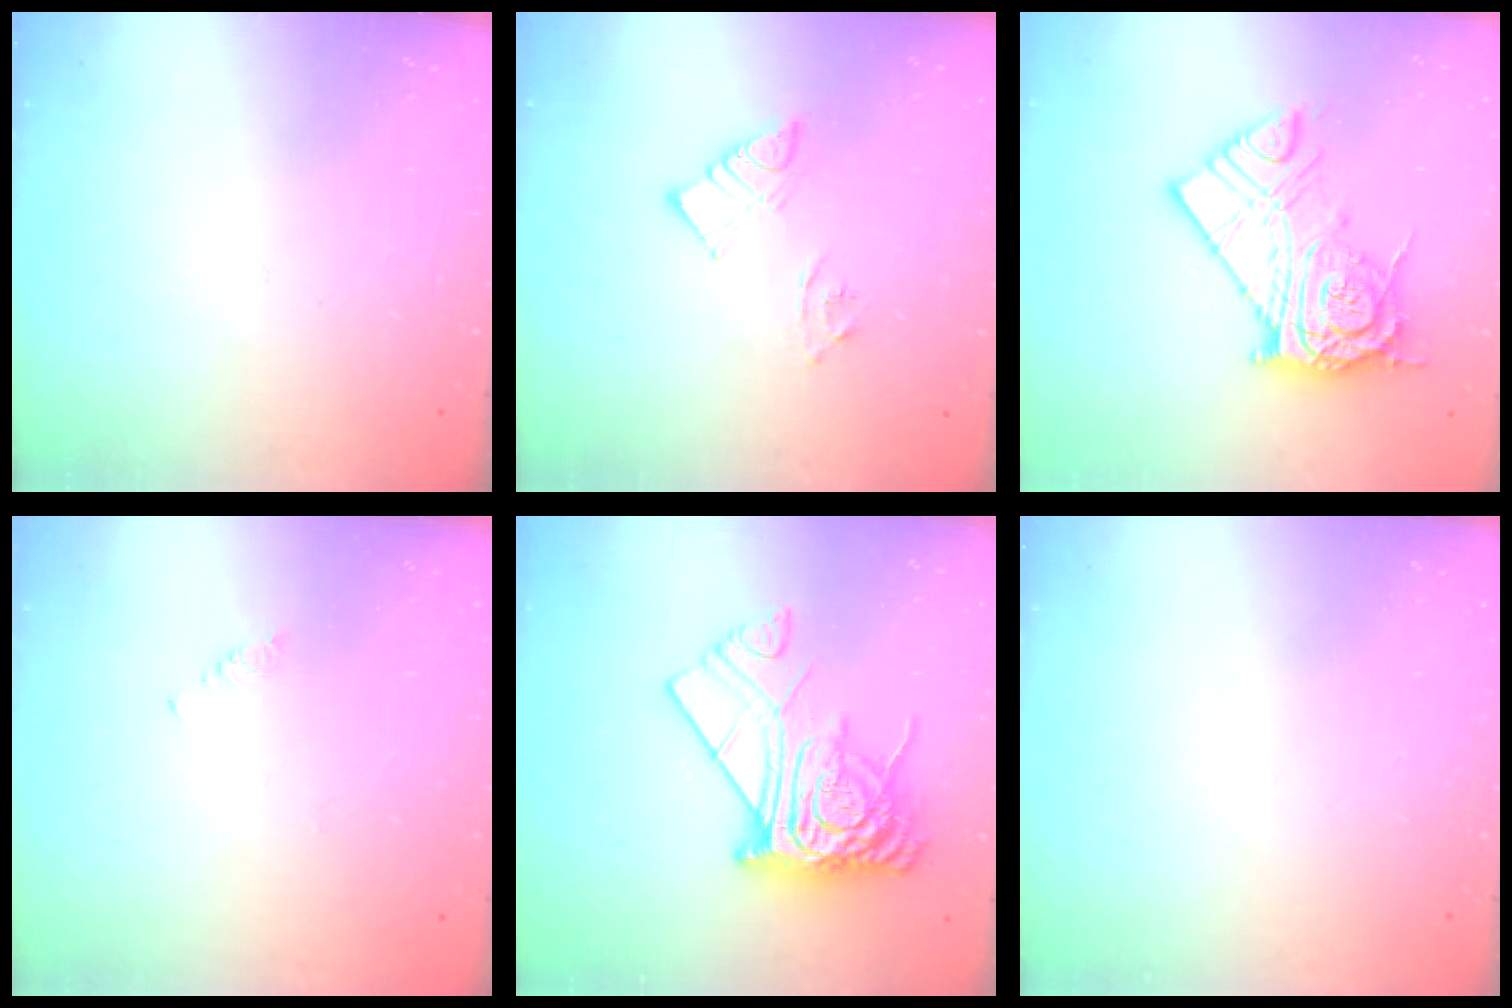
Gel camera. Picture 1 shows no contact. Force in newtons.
{"total": 7.1, "press": 7.1, "slide": 0.6}
{"total": 16.4, "press": 16.4, "slide": 1.2}
{"total": 0.7, "press": 0.6, "slide": 0.2}
{"total": 15.6, "press": 15.5, "slide": 1.9}
{"total": 0.0}